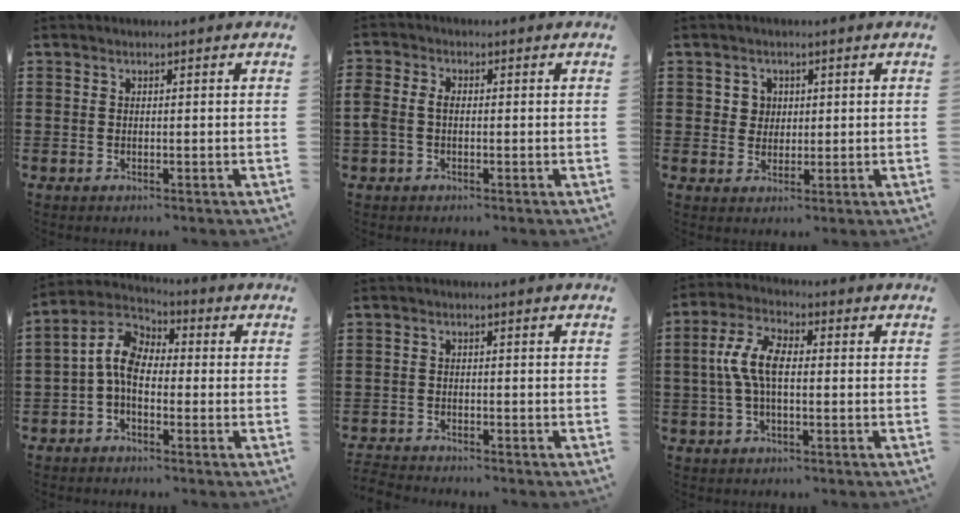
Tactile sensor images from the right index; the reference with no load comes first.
{"total": 2.5, "force": [-0.3, 1.8, 1.7], "torque": [-0.050, -0.001, -0.012]}
{"total": 2.8, "force": [0.8, 2.6, 0.6], "torque": [-0.024, 0.011, 0.012]}
{"total": 7.4, "force": [0.2, 4.8, 5.7], "torque": [-0.143, 0.001, -0.006]}
{"total": 1.8, "force": [-1.8, 0.0, -0.1], "torque": [-0.004, -0.001, -0.039]}
{"total": 6.5, "force": [-0.2, 3.1, 5.7], "torque": [-0.142, -0.002, -0.015]}